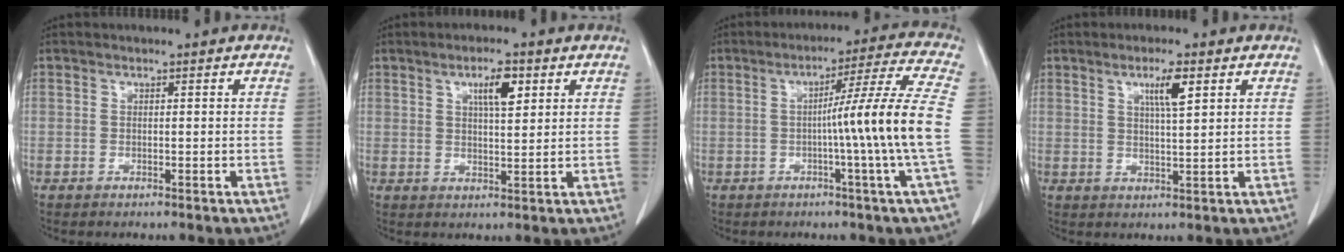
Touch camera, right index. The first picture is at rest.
{"total": 4.9, "force": [2.3, 1.2, 4.2], "torque": [-0.072, 0.000, 0.039]}
{"total": 11.7, "force": [-1.7, -3.0, 11.2], "torque": [-0.163, 0.001, -0.025]}
{"total": 4.5, "force": [2.1, 0.3, 3.9], "torque": [-0.066, -0.002, 0.036]}